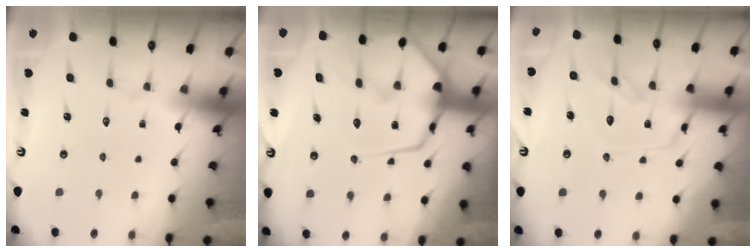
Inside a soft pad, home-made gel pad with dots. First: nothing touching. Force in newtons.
{"total": 16.8, "press": 16.8, "slide": 1.4}
{"total": 13.2, "press": 13.1, "slide": 1.2}